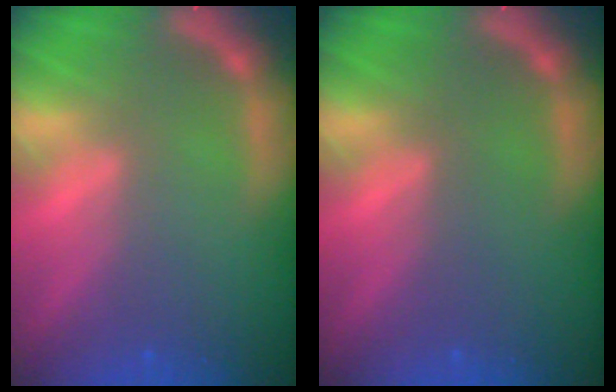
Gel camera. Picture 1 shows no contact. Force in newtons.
{"total": 0.0}